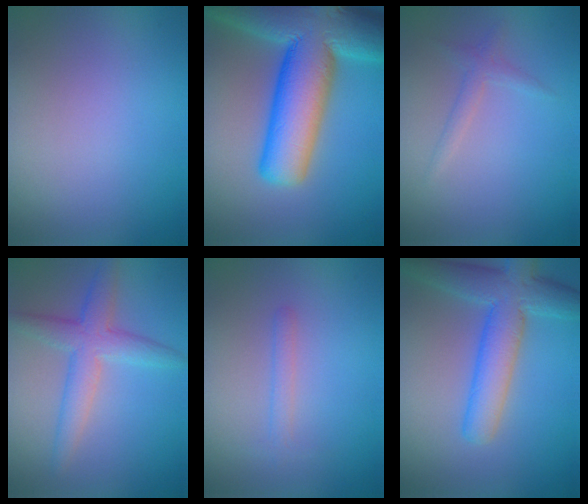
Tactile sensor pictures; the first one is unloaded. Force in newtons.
{"total": 15.6, "press": 15.6, "slide": 0.7}
{"total": 1.3, "press": 1.3, "slide": 0.0}
{"total": 4.3, "press": 4.3, "slide": 0.1}
{"total": 1.2, "press": 1.2, "slide": 0.1}
{"total": 6.5, "press": 6.5, "slide": 0.2}